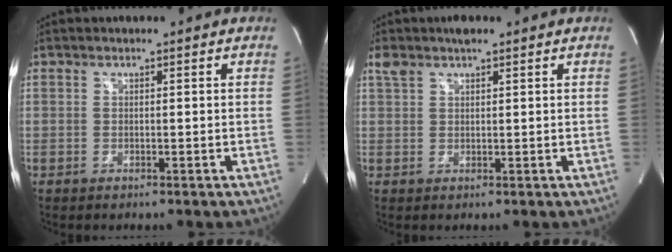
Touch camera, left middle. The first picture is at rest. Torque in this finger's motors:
{"motor_torque": [0.34, -0.22, -0.01, 0.03]}